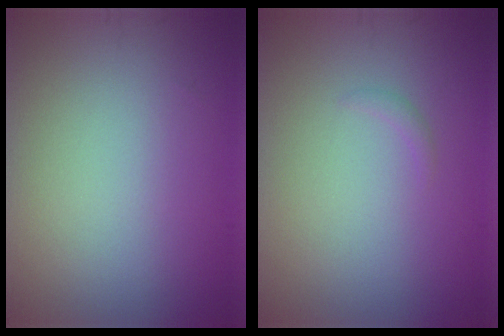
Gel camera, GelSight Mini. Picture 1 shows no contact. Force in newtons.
{"total": 0.5, "press": 0.5, "slide": 0.1}